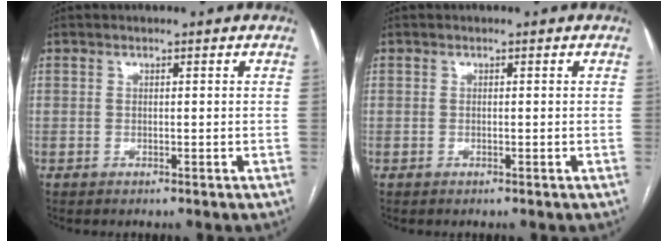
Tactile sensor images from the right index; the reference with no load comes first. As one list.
[{"total": 0.0}]